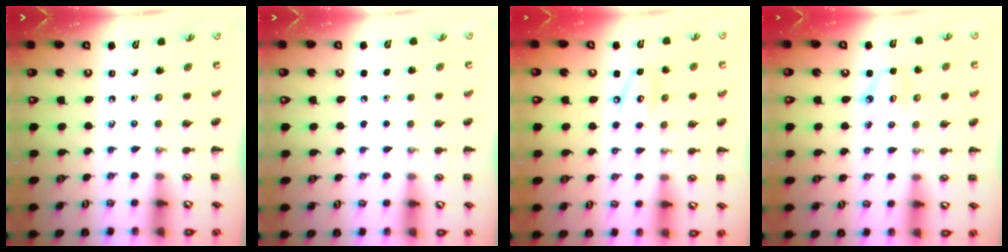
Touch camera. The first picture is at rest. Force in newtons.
{"total": 1.6, "press": 1.6, "slide": 0.1}
{"total": 6.2, "press": 6.2, "slide": 0.8}
{"total": 2.8, "press": 2.7, "slide": 0.6}